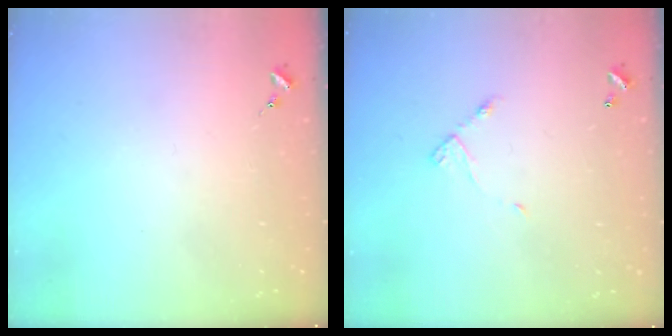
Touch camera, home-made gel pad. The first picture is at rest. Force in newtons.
{"total": 5.5, "press": 5.5, "slide": 0.3}